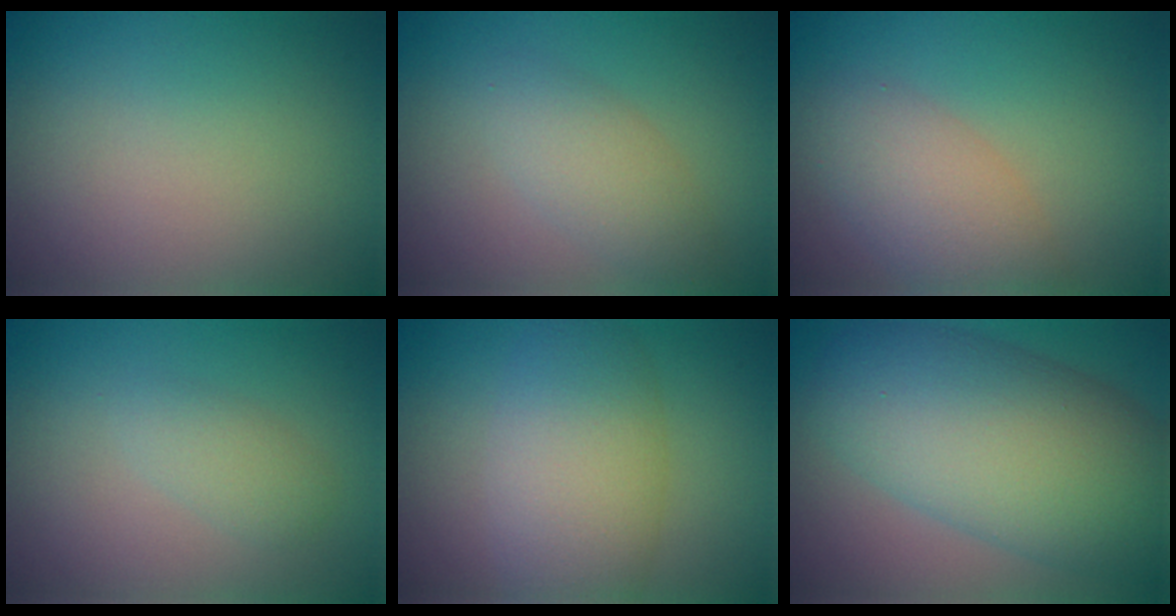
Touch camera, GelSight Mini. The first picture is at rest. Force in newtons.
{"total": 2.8, "press": 2.8, "slide": 0.2}
{"total": 4.2, "press": 4.2, "slide": 0.1}
{"total": 1.8, "press": 1.8, "slide": 0.2}
{"total": 6.2, "press": 6.2, "slide": 0.3}
{"total": 11.1, "press": 11.1, "slide": 0.2}